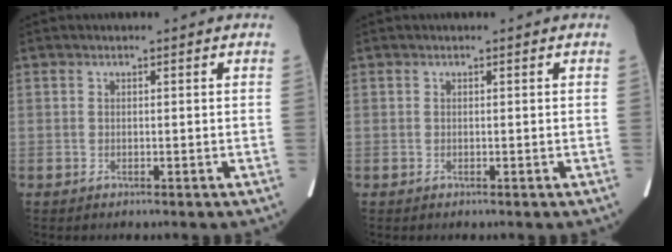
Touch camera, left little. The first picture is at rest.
{"total": 0.0}